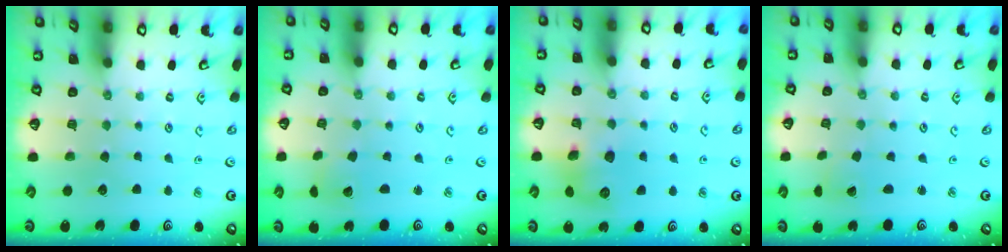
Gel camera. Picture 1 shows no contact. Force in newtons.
{"total": 3.0, "press": 3.0, "slide": 0.2}
{"total": 8.3, "press": 8.3, "slide": 0.8}
{"total": 1.7, "press": 1.7, "slide": 0.1}